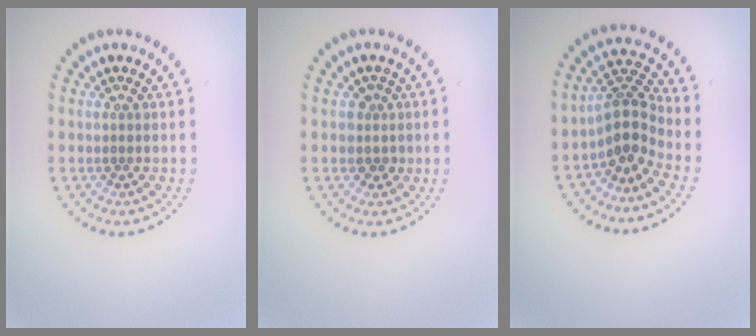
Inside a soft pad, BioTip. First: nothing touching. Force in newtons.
{"total": 1.6, "press": 1.3, "slide": 0.8}
{"total": 3.8, "press": 2.8, "slide": 2.6}